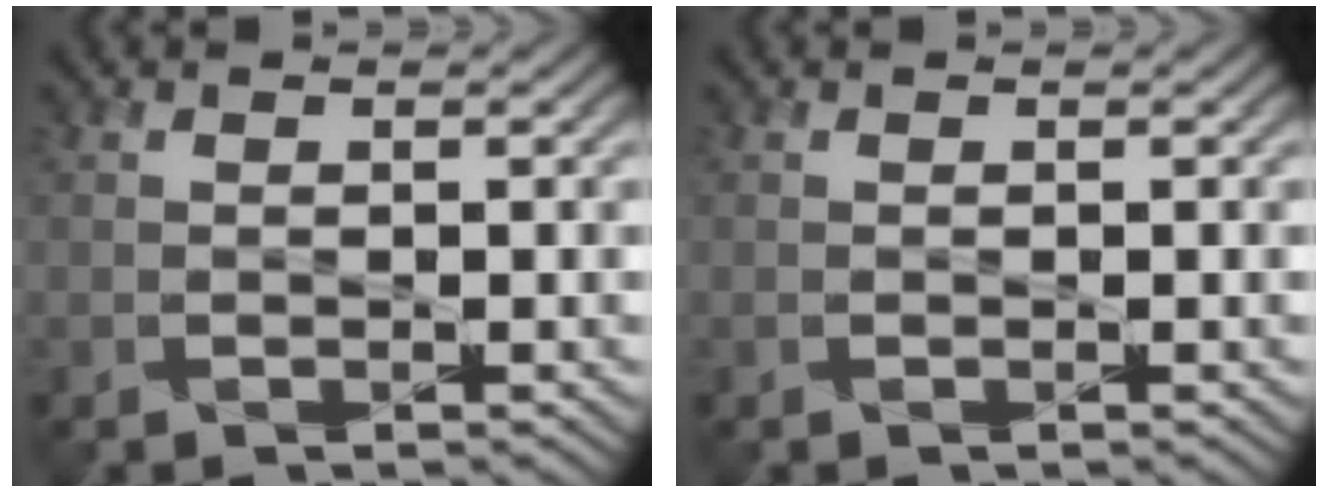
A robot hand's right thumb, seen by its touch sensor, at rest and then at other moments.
{"total": 0.0}